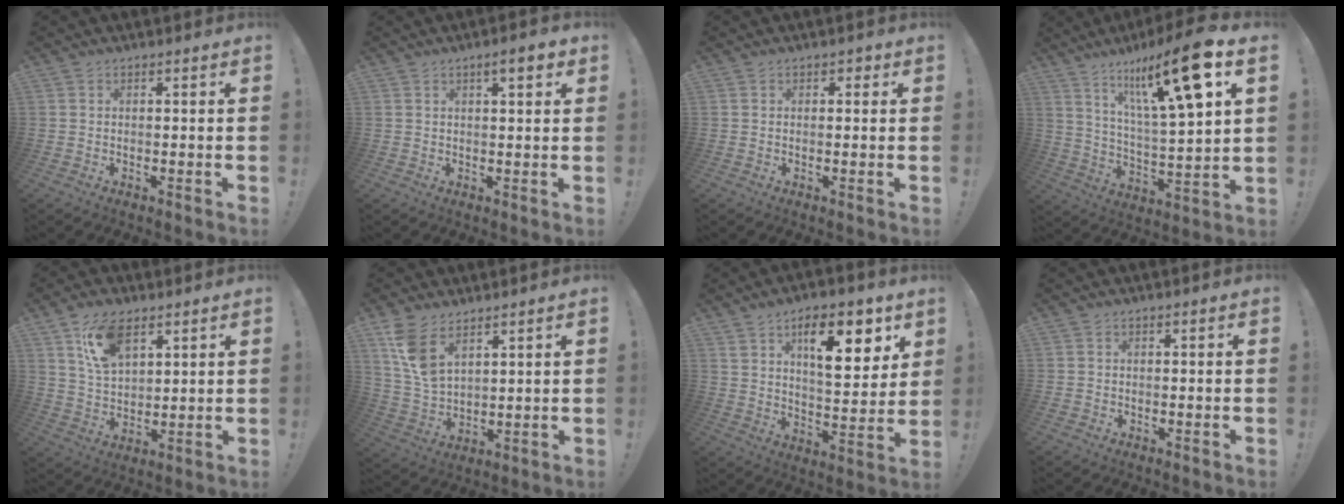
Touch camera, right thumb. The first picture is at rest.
{"total": 4.7, "force": [2.4, 1.1, 3.9], "torque": [-0.047, -0.009, 0.033]}
{"total": 1.3, "force": [0.2, 1.1, 0.6], "torque": [0.006, 0.000, 0.000]}
{"total": 20.3, "force": [11.0, 3.8, 16.6], "torque": [-0.275, -0.062, 0.166]}
{"total": 11.7, "force": [6.9, 6.3, 7.1], "torque": [-0.126, -0.018, 0.130]}
{"total": 10.0, "force": [6.2, 5.3, 5.8], "torque": [-0.099, -0.032, 0.117]}
{"total": 15.3, "force": [8.1, 6.4, 11.3], "torque": [-0.150, -0.034, 0.130]}
{"total": 0.6, "force": [-0.4, 0.5, 0.0], "torque": [0.001, 0.001, -0.007]}